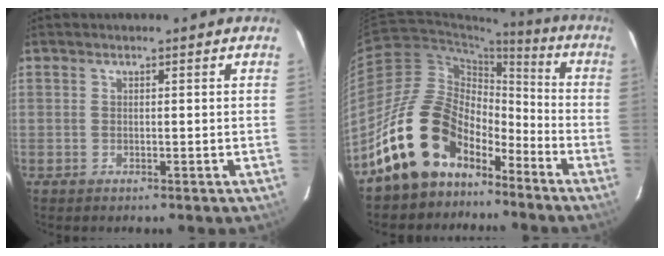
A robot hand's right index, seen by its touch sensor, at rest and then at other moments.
{"total": 16.2, "force": [-11.1, 9.5, 7.0], "torque": [-0.135, 0.024, -0.187]}